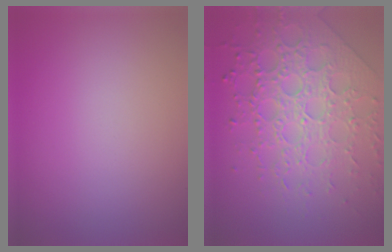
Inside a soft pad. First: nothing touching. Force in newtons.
{"total": 7.3, "press": 5.3, "slide": 4.9}